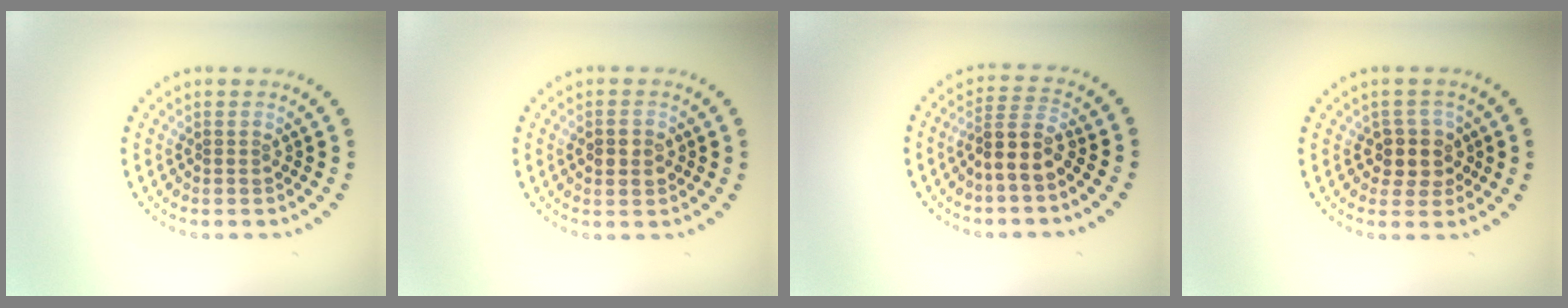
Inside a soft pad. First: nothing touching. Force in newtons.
{"total": 2.0, "press": 2.0, "slide": 0.1}
{"total": 3.2, "press": 2.6, "slide": 1.9}
{"total": 2.7, "press": 2.3, "slide": 1.4}